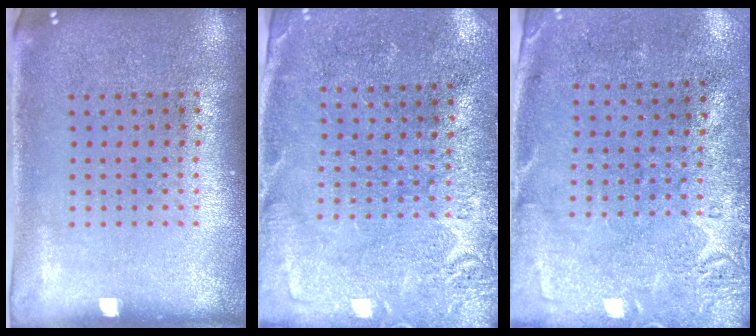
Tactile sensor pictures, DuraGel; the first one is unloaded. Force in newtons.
{"total": 2.7, "press": 2.6, "slide": 0.6}
{"total": 2.8, "press": 2.1, "slide": 1.7}